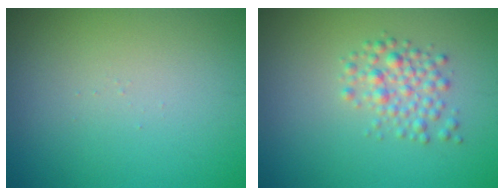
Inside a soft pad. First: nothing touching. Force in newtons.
{"total": 2.5, "press": 2.5, "slide": 0.1}